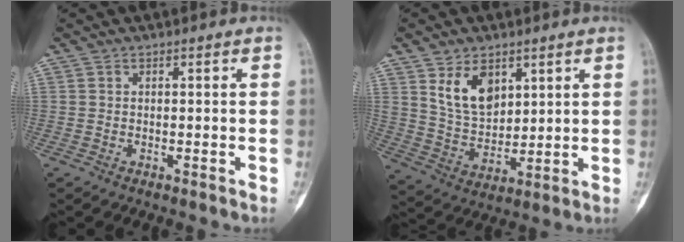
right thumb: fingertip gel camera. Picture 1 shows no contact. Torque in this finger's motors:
{"motor_torque": [-0.33, 1.47, 0.03, 0.12, 0.23]}